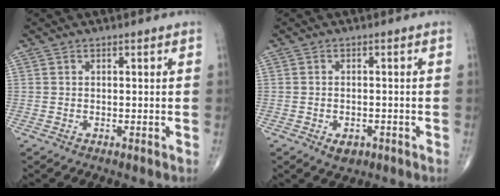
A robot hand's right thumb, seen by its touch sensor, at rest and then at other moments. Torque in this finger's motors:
{"motor_torque": [-0.21, 0.15, 0.16, 0.16, 0.07]}